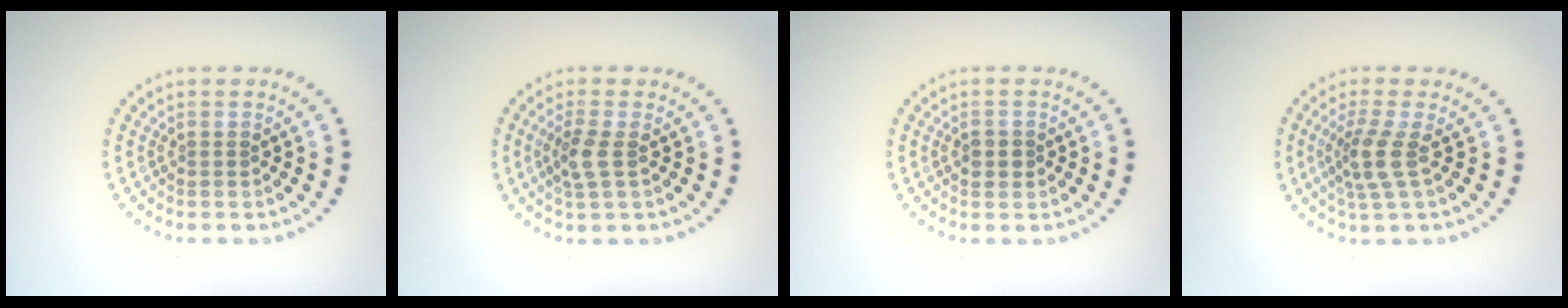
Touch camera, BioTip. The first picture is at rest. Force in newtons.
{"total": 2.1, "press": 2.0, "slide": 0.8}
{"total": 1.4, "press": 1.3, "slide": 0.4}
{"total": 2.8, "press": 2.2, "slide": 1.8}